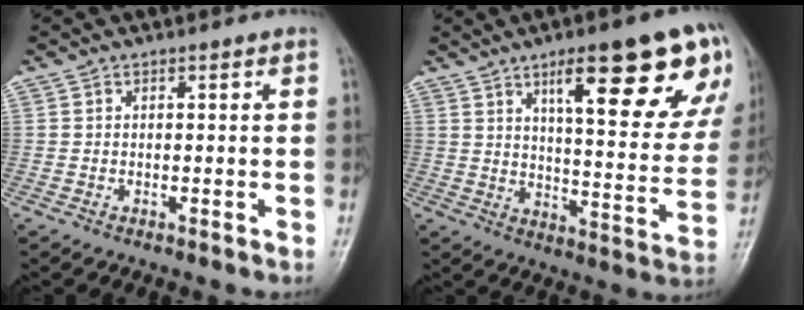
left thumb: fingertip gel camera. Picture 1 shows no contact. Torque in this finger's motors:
{"motor_torque": [2.61, 2.39, 1.90, -0.87, 0.20]}